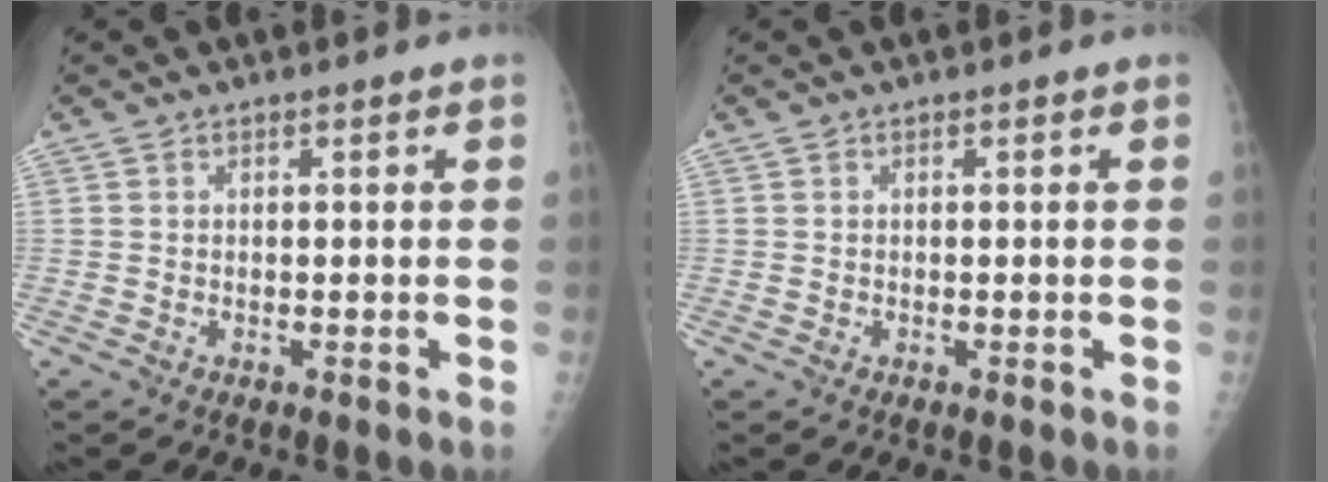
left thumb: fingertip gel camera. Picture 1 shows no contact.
{"total": 0.0}